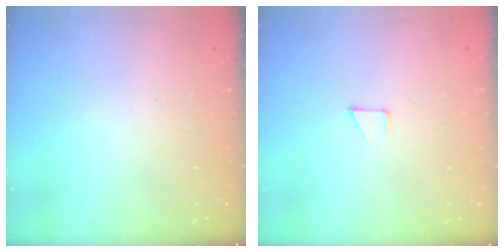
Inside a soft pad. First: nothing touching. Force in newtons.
{"total": 2.8, "press": 2.8, "slide": 0.2}